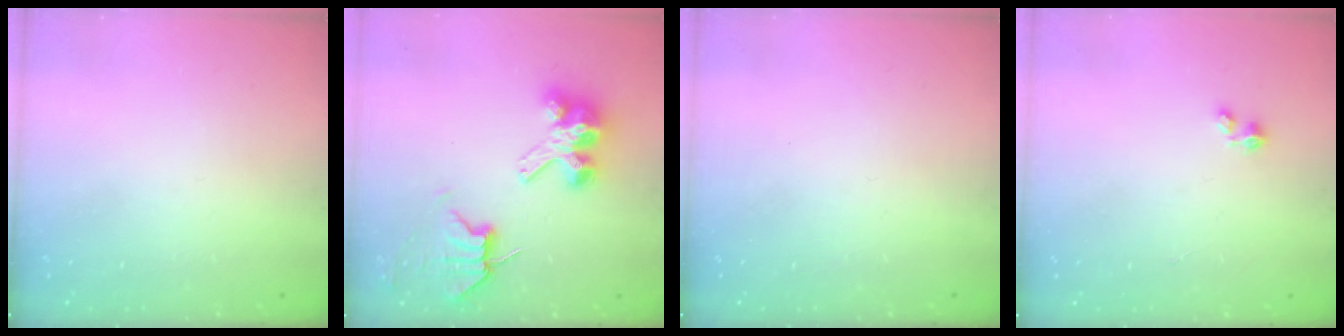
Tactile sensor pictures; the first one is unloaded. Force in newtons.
{"total": 8.6, "press": 8.6, "slide": 0.7}
{"total": 0.0}
{"total": 0.0}